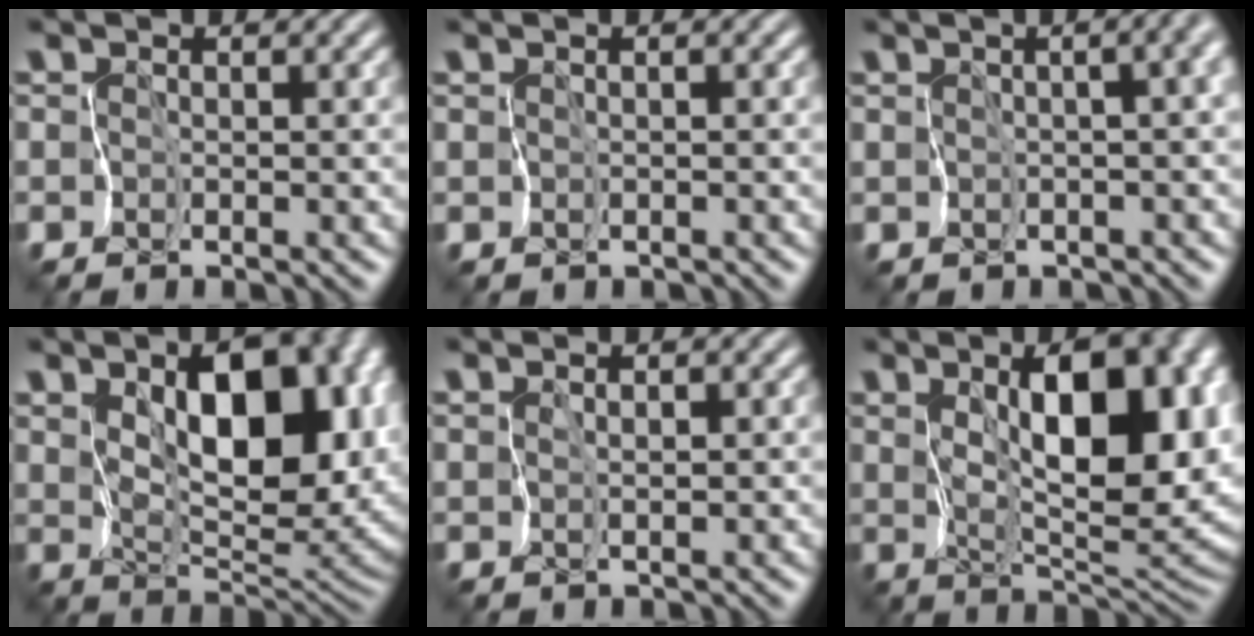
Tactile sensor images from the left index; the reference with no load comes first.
{"total": 0.0}
{"total": 7.7, "force": [0.4, 4.3, 6.4], "torque": [-0.055, 0.002, 0.009]}
{"total": 10.8, "force": [3.0, 5.7, 8.7], "torque": [-0.130, -0.008, 0.062]}
{"total": 0.9, "force": [0.7, 0.2, 0.4], "torque": [-0.005, -0.003, 0.023]}
{"total": 11.1, "force": [3.0, 4.7, 9.5], "torque": [-0.140, -0.003, 0.063]}